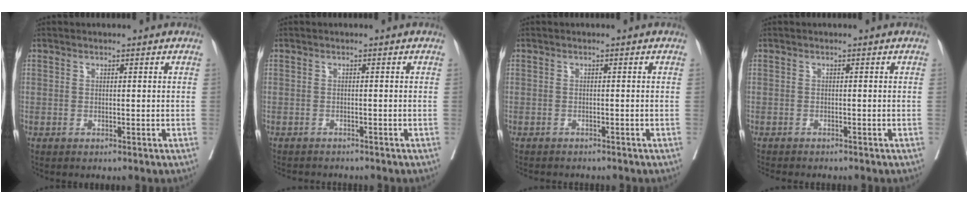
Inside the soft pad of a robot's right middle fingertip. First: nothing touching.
{"total": 4.5, "force": [-4.2, 1.2, 1.2], "torque": [-0.011, -0.003, -0.059]}
{"total": 4.3, "force": [-3.9, 1.3, 1.3], "torque": [-0.016, -0.003, -0.052]}
{"total": 5.0, "force": [-4.4, 1.1, 1.9], "torque": [-0.024, -0.008, -0.063]}